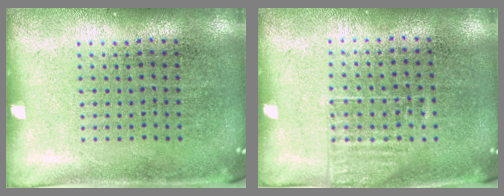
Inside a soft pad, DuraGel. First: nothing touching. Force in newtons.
{"total": 1.2, "press": 0.9, "slide": 0.7}